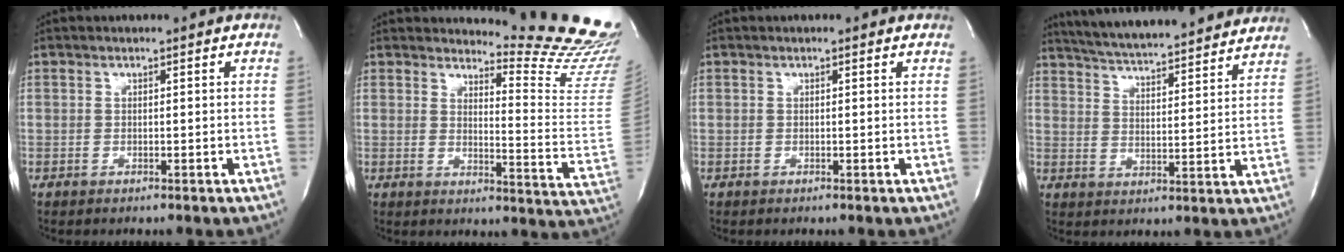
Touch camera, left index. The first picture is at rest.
{"total": 15.6, "force": [15.2, -0.6, 3.5], "torque": [-0.041, -0.170, 0.157]}
{"total": 0.0}
{"total": 22.6, "force": [20.7, 2.3, 8.8], "torque": [-0.146, -0.004, 0.278]}